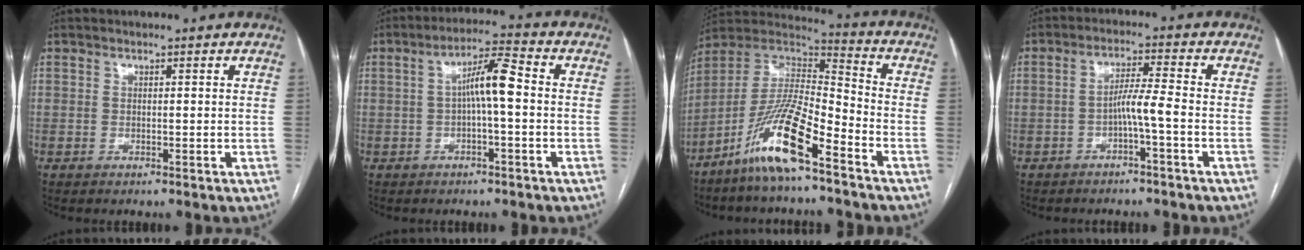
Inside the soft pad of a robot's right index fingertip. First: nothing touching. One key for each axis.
{"total": 6.5, "fx": 0.0, "fy": 0.9, "fz": 6.5, "tx": -0.112, "ty": 0.024, "tz": -0.001}
{"total": 14.0, "fx": -8.6, "fy": 1.6, "fz": 10.9, "tx": -0.222, "ty": -0.003, "tz": -0.165}
{"total": 4.2, "fx": -1.7, "fy": -0.4, "fz": 3.9, "tx": -0.067, "ty": 0.008, "tz": -0.029}